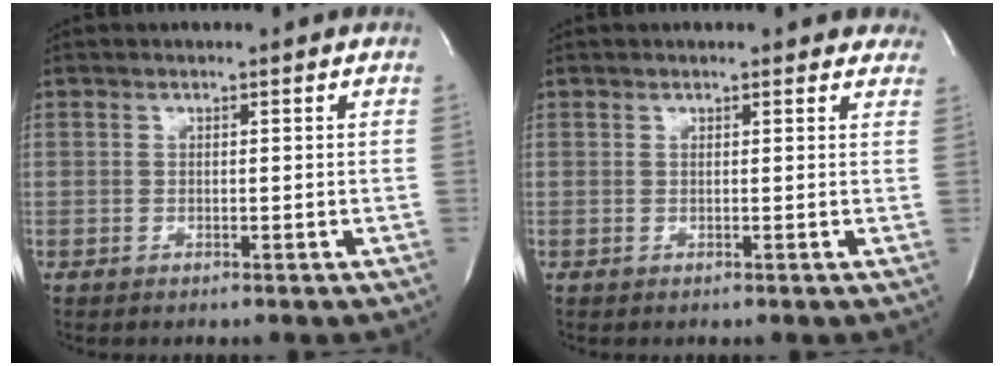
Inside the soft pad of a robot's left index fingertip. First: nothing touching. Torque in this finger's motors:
{"motor_torque": [-0.11, 0.08, -0.03, -0.01]}